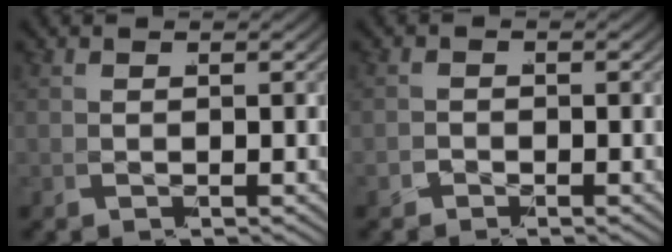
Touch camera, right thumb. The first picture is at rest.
{"total": 0.8, "force": [-0.7, 0.4, -0.1], "torque": [0.004, -0.004, -0.013]}